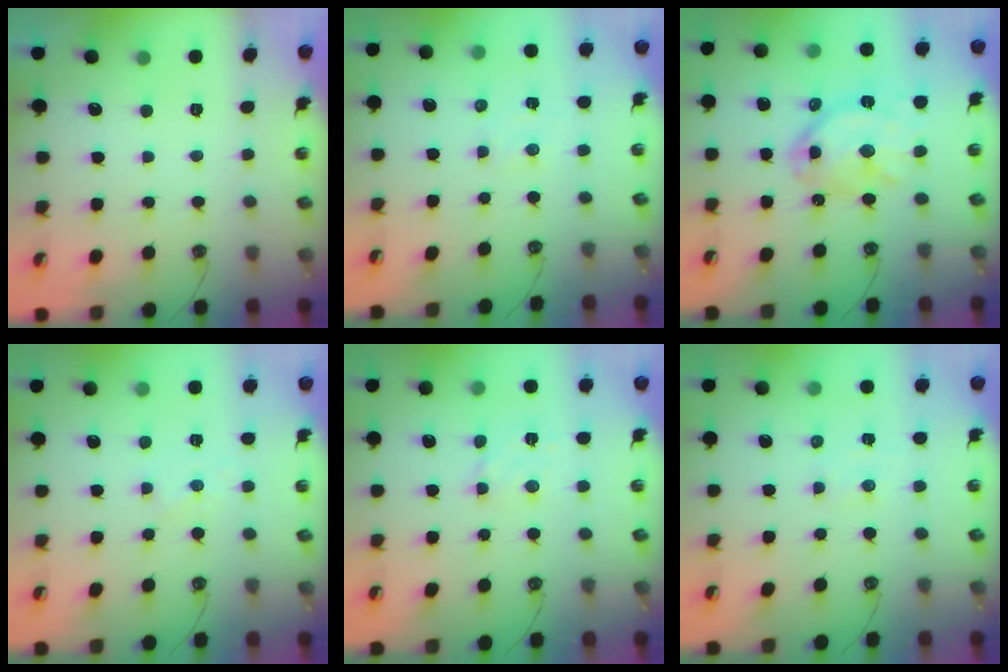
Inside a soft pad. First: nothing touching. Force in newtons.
{"total": 2.4, "press": 2.4, "slide": 0.5}
{"total": 16.6, "press": 16.6, "slide": 1.5}
{"total": 2.7, "press": 2.7, "slide": 0.4}
{"total": 3.7, "press": 3.7, "slide": 0.2}
{"total": 2.4, "press": 2.4, "slide": 0.5}